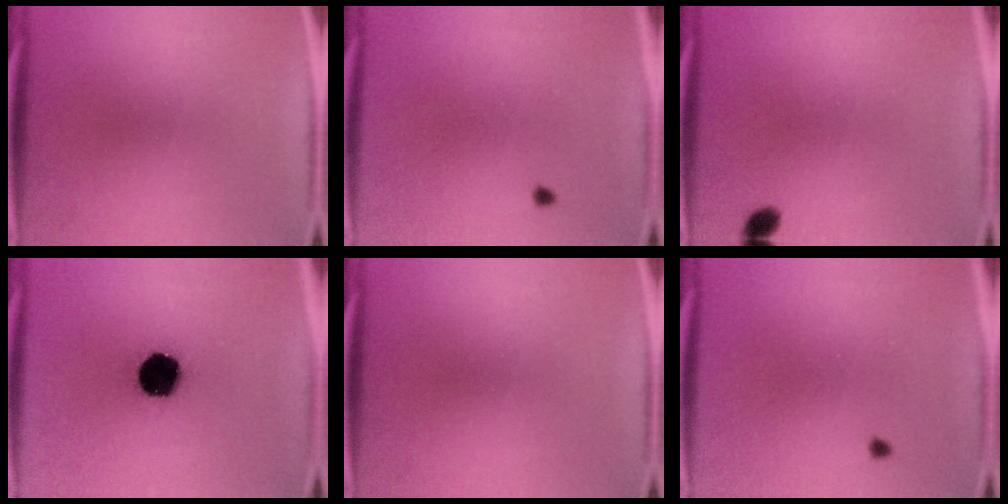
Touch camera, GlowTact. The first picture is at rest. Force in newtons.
{"total": 0.6}
{"total": 2.3}
{"total": 17.5}
{"total": 0.0}
{"total": 0.6}